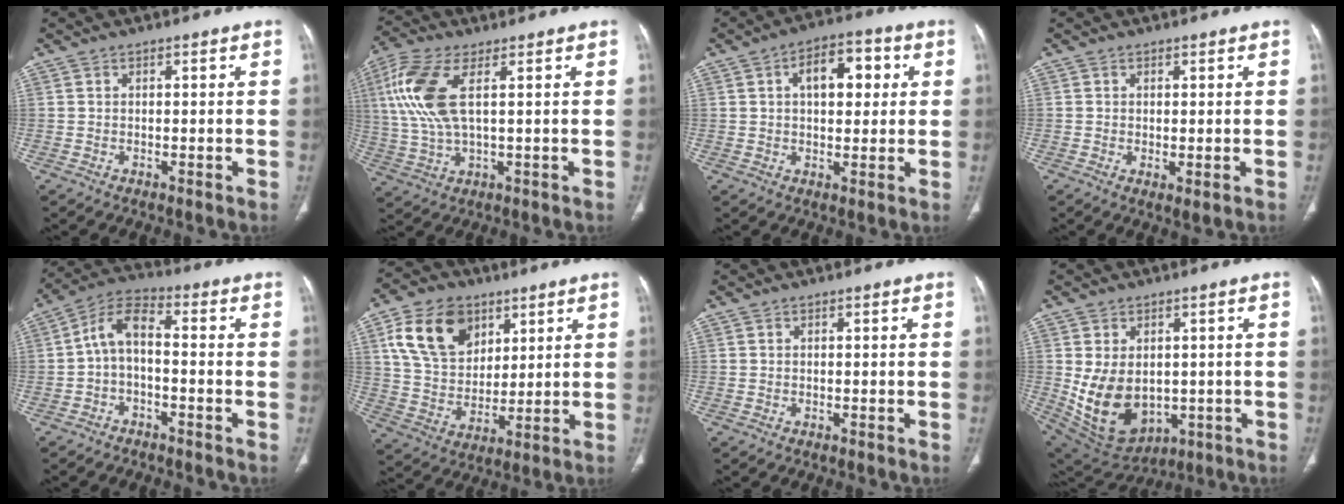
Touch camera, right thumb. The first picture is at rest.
{"total": 11.9, "force": [3.1, 4.7, 10.4], "torque": [-0.264, 0.002, 0.066]}
{"total": 9.9, "force": [2.5, 5.6, 7.7], "torque": [-0.087, 0.015, 0.034]}
{"total": 1.8, "force": [-0.2, 0.7, 1.7], "torque": [-0.035, -0.009, 0.001]}
{"total": 7.3, "force": [-1.4, 3.8, 6.1], "torque": [-0.114, 0.036, -0.038]}
{"total": 16.0, "force": [7.0, 11.2, 9.0], "torque": [-0.141, -0.017, 0.136]}
{"total": 0.0}
{"total": 13.2, "force": [-0.7, 9.4, 9.3], "torque": [-0.145, -0.011, 0.026]}